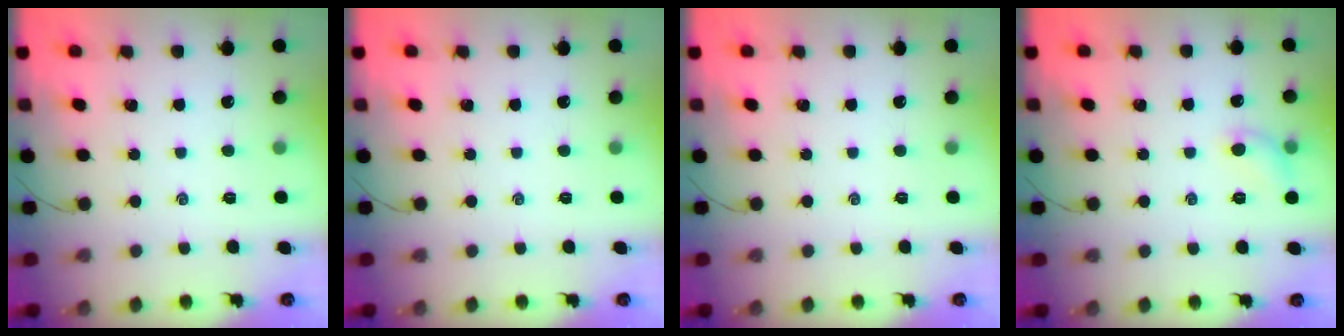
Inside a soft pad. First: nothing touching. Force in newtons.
{"total": 0.0}
{"total": 0.0}
{"total": 5.9, "press": 5.8, "slide": 1.0}